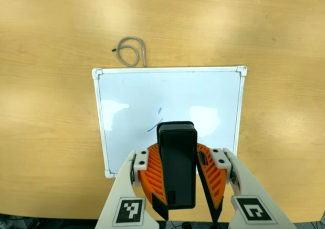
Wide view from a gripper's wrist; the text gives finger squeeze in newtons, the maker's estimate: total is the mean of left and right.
{"total": 11.8, "left": 11.2, "right": 12.3}